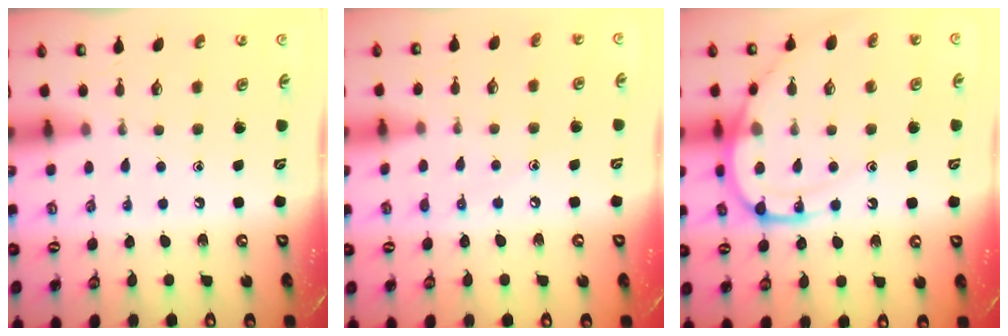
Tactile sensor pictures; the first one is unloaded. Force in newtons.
{"total": 6.3, "press": 6.2, "slide": 0.7}
{"total": 13.3, "press": 13.3, "slide": 1.3}